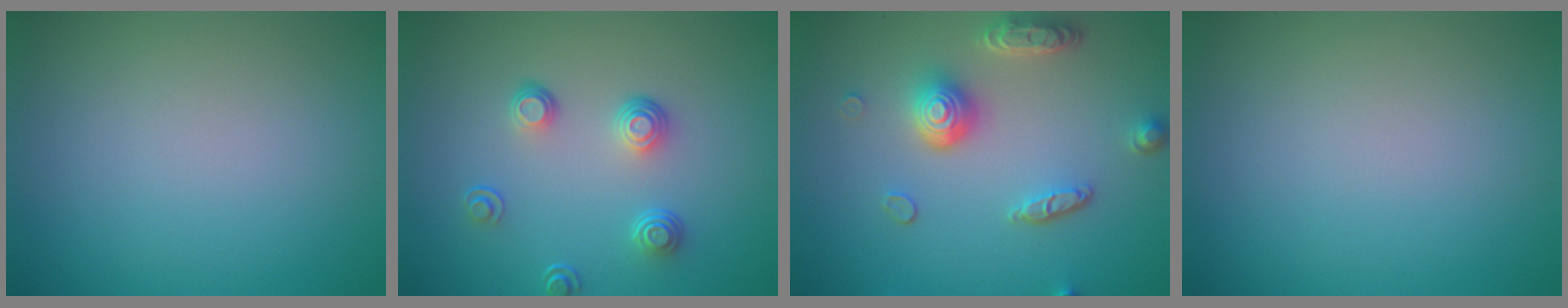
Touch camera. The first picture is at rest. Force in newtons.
{"total": 2.6, "press": 1.7, "slide": 2.0}
{"total": 4.6, "press": 3.7, "slide": 2.8}
{"total": 0.0}